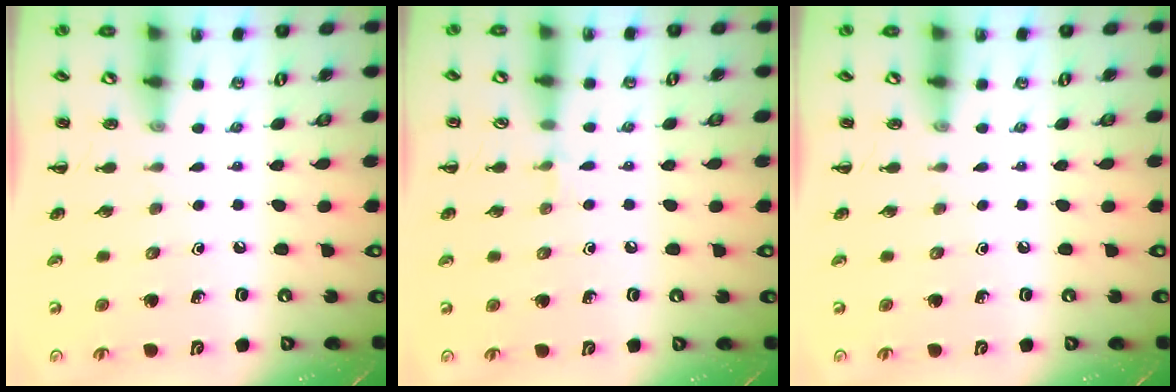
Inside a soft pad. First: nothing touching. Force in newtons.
{"total": 4.2, "press": 4.0, "slide": 1.5}
{"total": 0.0}